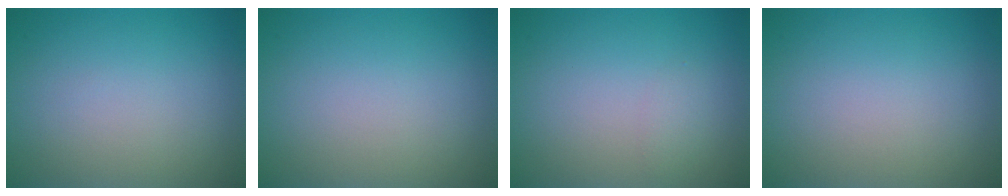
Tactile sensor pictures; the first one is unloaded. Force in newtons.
{"total": 0.0}
{"total": 0.8, "press": 0.8, "slide": 0.0}
{"total": 0.0}